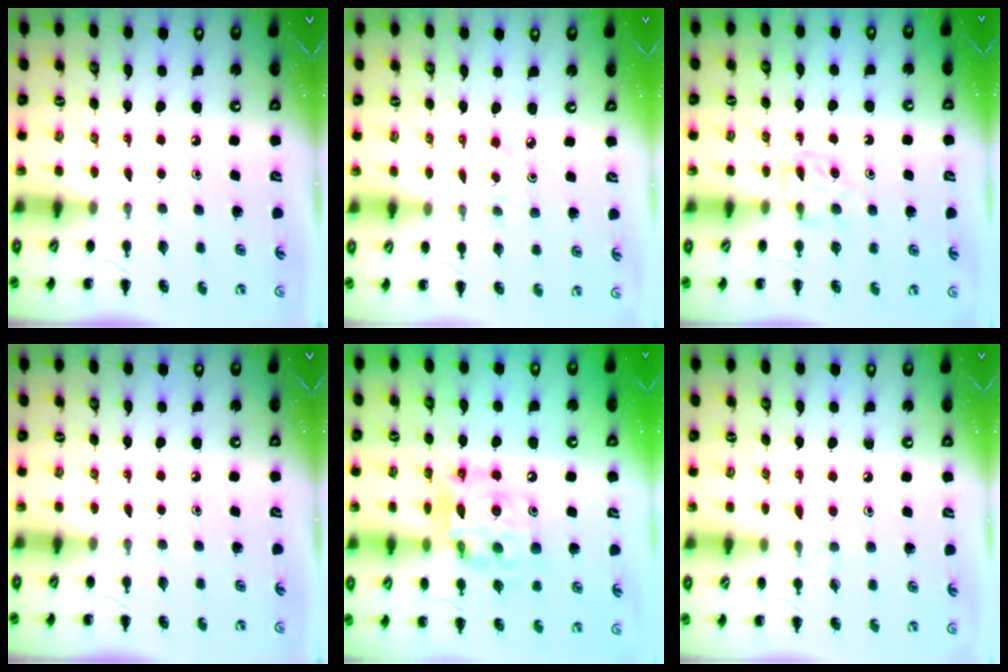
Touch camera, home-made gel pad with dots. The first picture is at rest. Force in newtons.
{"total": 2.1, "press": 2.0, "slide": 0.7}
{"total": 3.3, "press": 3.0, "slide": 1.3}
{"total": 0.0}
{"total": 13.9, "press": 13.4, "slide": 3.6}
{"total": 6.5, "press": 6.1, "slide": 2.1}